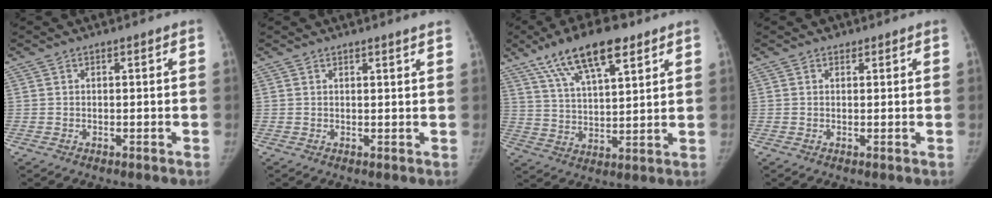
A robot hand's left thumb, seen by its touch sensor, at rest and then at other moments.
{"total": 2.1, "force": [1.9, -0.2, 1.0], "torque": [-0.007, -0.006, 0.018]}
{"total": 14.9, "force": [9.1, 5.2, 10.6], "torque": [-0.162, -0.023, 0.161]}
{"total": 0.9, "force": [0.6, 0.7, 0.1], "torque": [0.007, -0.003, 0.004]}